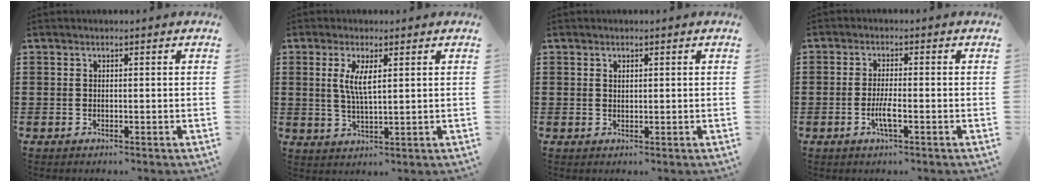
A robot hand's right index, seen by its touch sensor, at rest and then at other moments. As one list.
[{"total": 4.5, "force": [1.2, 1.1, 4.2], "torque": [-0.088, 0.002, 0.019]}, {"total": 0.7, "force": [0.4, 0.5, 0.3], "torque": [-0.008, 0.003, 0.008]}, {"total": 3.4, "force": [-1.2, 0.5, 3.1], "torque": [-0.066, -0.006, -0.025]}]